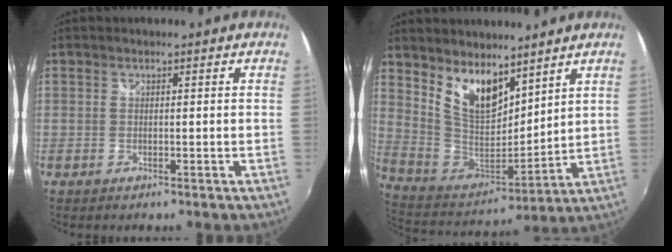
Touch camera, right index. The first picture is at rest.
{"total": 13.4, "force": [8.5, 6.5, 8.1], "torque": [-0.150, -0.008, 0.173]}